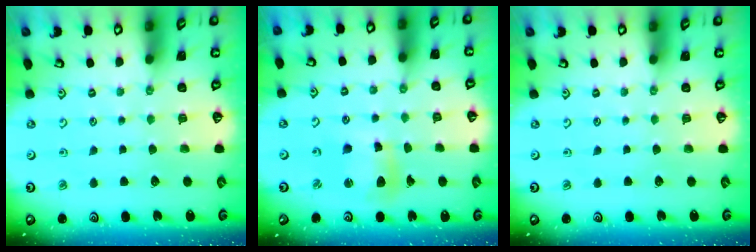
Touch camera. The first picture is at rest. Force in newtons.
{"total": 10.4, "press": 10.3, "slide": 1.4}
{"total": 0.0}